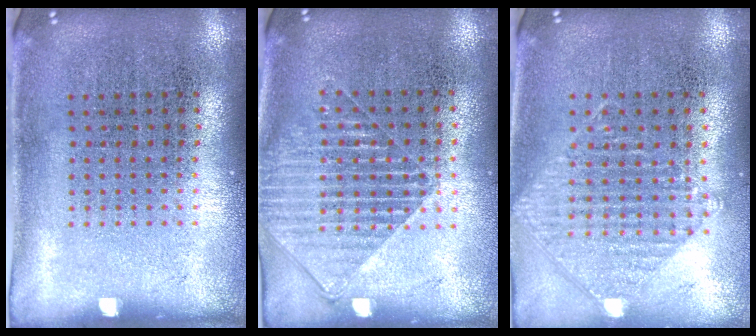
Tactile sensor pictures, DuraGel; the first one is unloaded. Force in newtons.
{"total": 1.5, "press": 1.3, "slide": 0.8}
{"total": 0.9, "press": 0.9, "slide": 0.1}